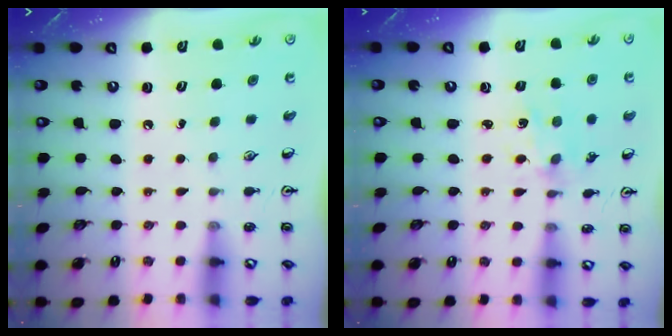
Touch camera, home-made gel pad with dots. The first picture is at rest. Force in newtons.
{"total": 2.0, "press": 1.8, "slide": 0.7}